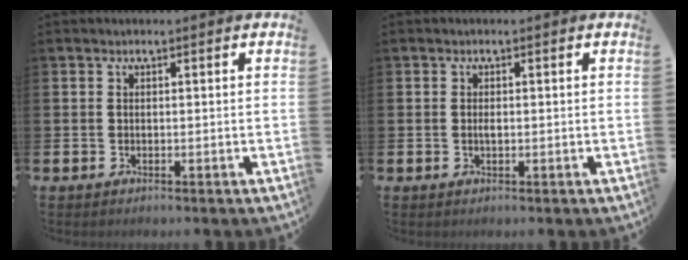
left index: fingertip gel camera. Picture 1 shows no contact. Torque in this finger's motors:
{"motor_torque": [0.24, 0.15, 0.00, 0.00]}